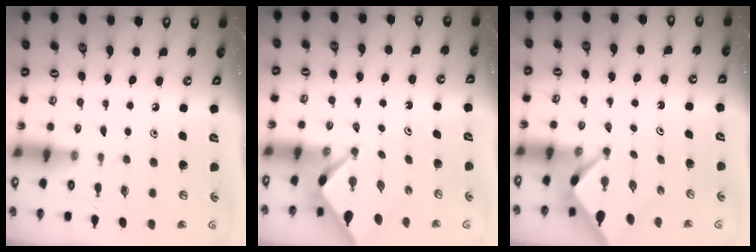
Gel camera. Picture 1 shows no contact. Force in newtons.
{"total": 2.4, "press": 2.4, "slide": 0.3}
{"total": 2.5, "press": 2.5, "slide": 0.3}